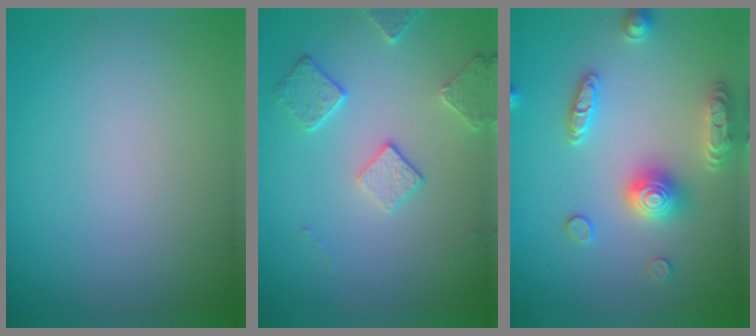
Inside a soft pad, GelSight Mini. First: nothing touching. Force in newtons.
{"total": 3.0, "press": 2.7, "slide": 1.4}
{"total": 4.1, "press": 4.0, "slide": 0.8}